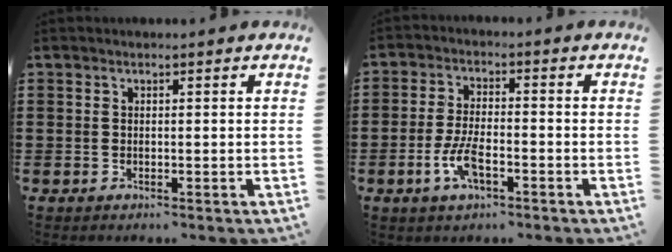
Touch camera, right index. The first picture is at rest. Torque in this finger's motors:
{"motor_torque": [2.14, 0.00, 0.14, 0.07]}